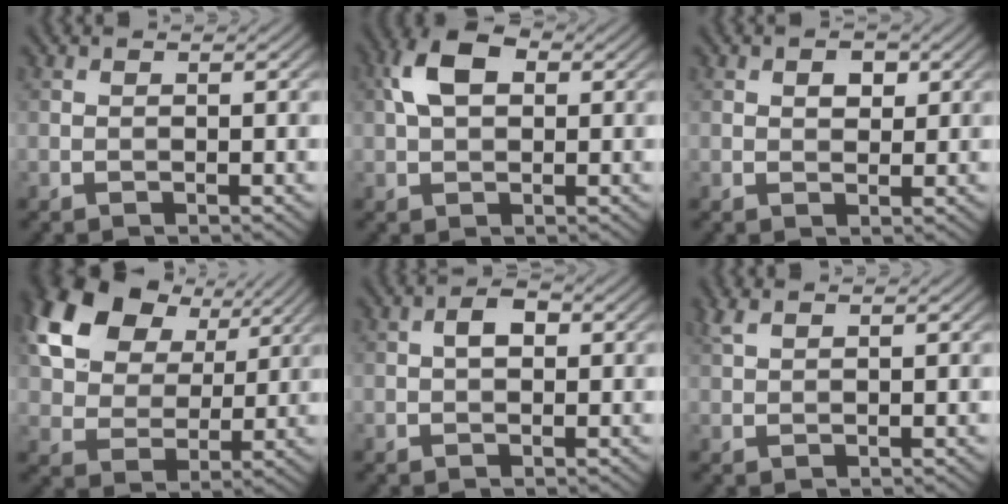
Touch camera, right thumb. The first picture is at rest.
{"total": 6.3, "force": [1.6, 3.9, 4.7], "torque": [-0.098, 0.014, 0.019]}
{"total": 2.3, "force": [0.8, 1.6, 1.5], "torque": [-0.023, 0.000, 0.013]}
{"total": 16.2, "force": [7.8, 10.5, 9.4], "torque": [-0.218, 0.035, 0.136]}
{"total": 2.4, "force": [0.3, 1.5, 1.9], "torque": [-0.032, 0.005, 0.000]}
{"total": 1.9, "force": [1.3, 0.6, 1.3], "torque": [-0.038, 0.010, 0.032]}